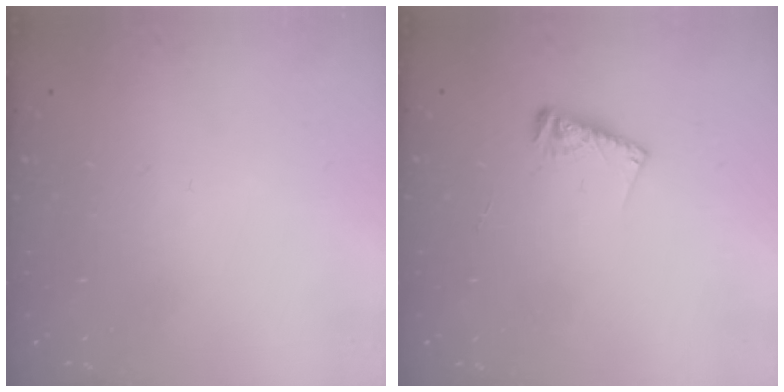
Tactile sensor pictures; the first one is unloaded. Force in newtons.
{"total": 5.8, "press": 5.8, "slide": 0.3}